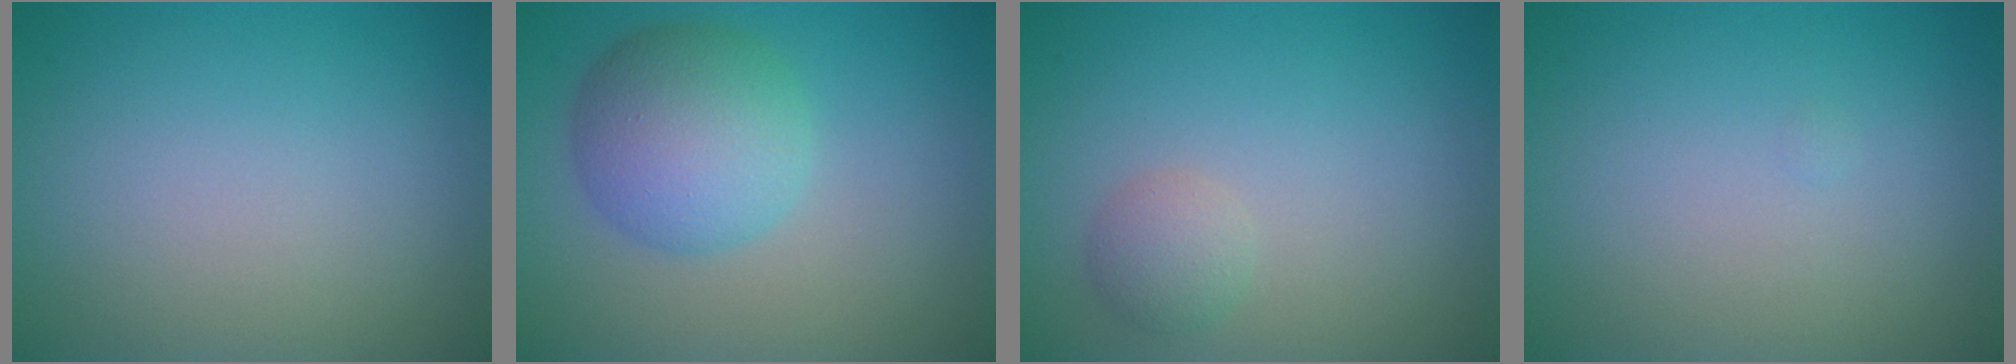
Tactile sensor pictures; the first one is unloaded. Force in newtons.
{"total": 6.0, "press": 6.0, "slide": 0.1}
{"total": 1.6, "press": 1.6, "slide": 0.1}
{"total": 0.0}